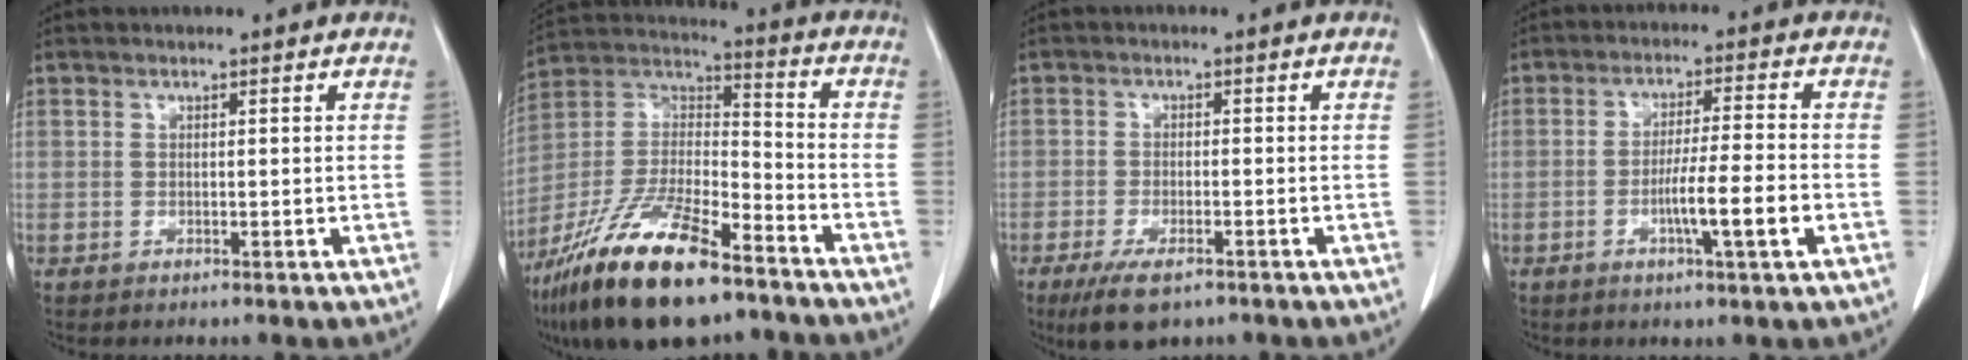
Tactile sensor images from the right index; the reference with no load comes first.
{"total": 21.5, "force": [-14.8, 5.7, 14.6], "torque": [-0.302, -0.013, -0.268]}
{"total": 6.5, "force": [-4.5, 2.1, 4.3], "torque": [-0.078, -0.012, -0.074]}
{"total": 7.8, "force": [-2.6, -0.3, 7.4], "torque": [-0.123, -0.006, -0.046]}